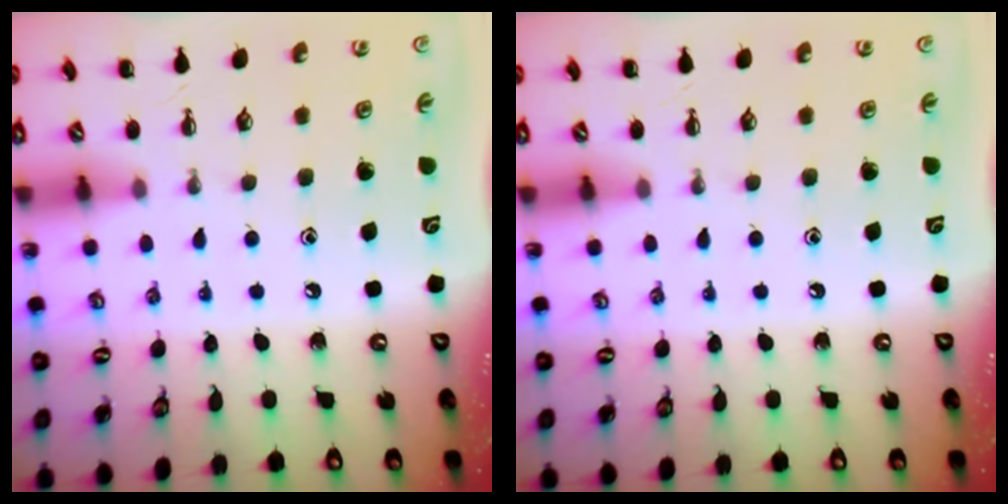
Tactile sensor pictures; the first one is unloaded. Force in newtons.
{"total": 0.0}